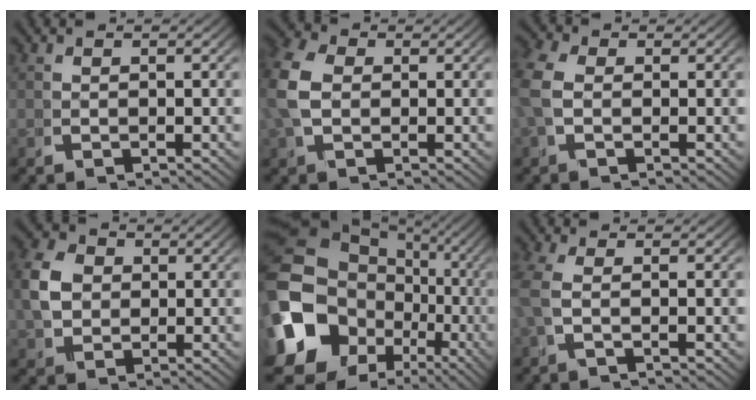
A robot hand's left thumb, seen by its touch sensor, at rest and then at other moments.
{"total": 5.4, "force": [0.7, 4.2, 3.5], "torque": [-0.106, -0.013, 0.021]}
{"total": 3.5, "force": [0.1, 2.6, 2.3], "torque": [-0.079, -0.009, 0.005]}
{"total": 5.5, "force": [0.9, 4.3, 3.3], "torque": [-0.087, -0.013, 0.026]}
{"total": 20.6, "force": [-2.1, 16.8, 11.8], "torque": [-0.274, -0.088, -0.008]}
{"total": 2.5, "force": [-0.2, 0.8, 2.4], "torque": [-0.071, 0.000, -0.001]}